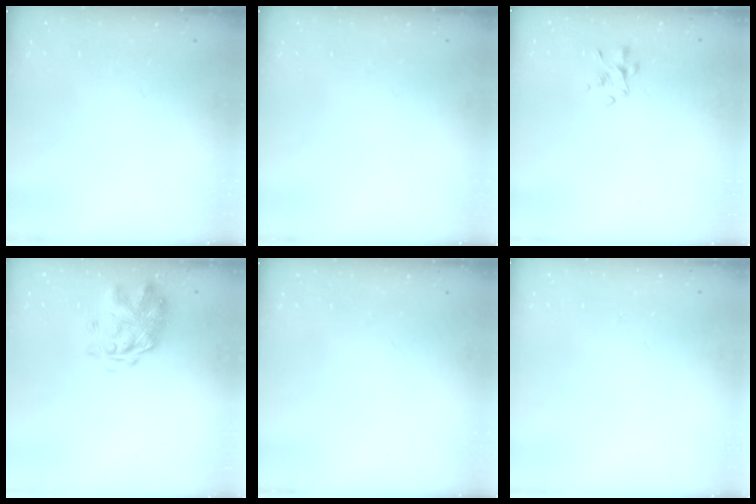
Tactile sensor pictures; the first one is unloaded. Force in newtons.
{"total": 0.0}
{"total": 2.8, "press": 2.7, "slide": 0.7}
{"total": 3.2, "press": 2.8, "slide": 1.5}
{"total": 0.0}
{"total": 1.6, "press": 1.6, "slide": 0.2}